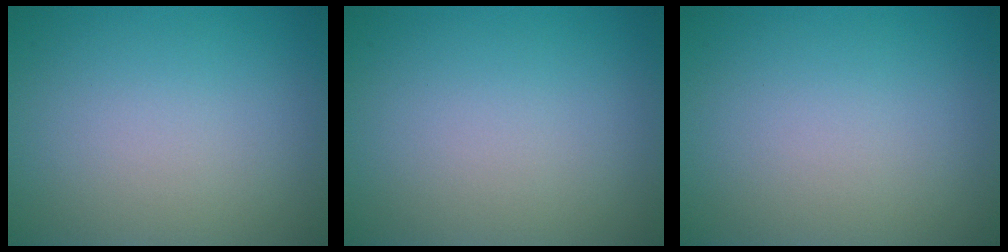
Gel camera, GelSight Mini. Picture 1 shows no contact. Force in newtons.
{"total": 0.0}
{"total": 0.0}